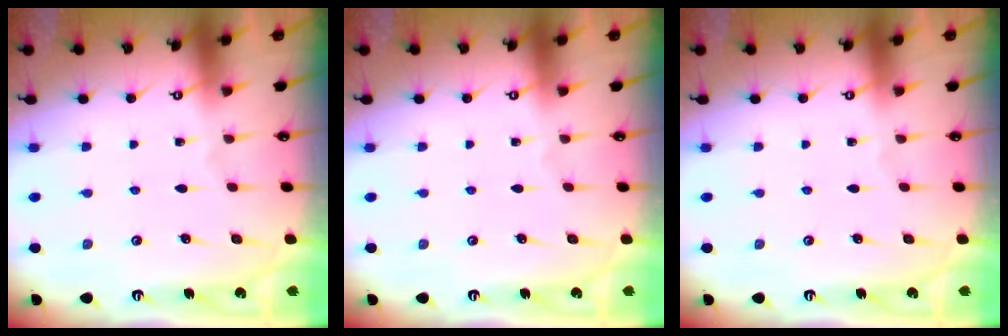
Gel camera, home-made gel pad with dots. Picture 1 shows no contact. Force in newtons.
{"total": 0.0}
{"total": 0.0}